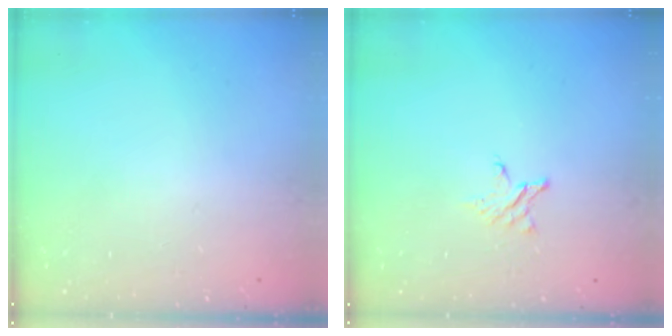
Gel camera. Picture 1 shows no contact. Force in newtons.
{"total": 2.8, "press": 2.8, "slide": 0.3}